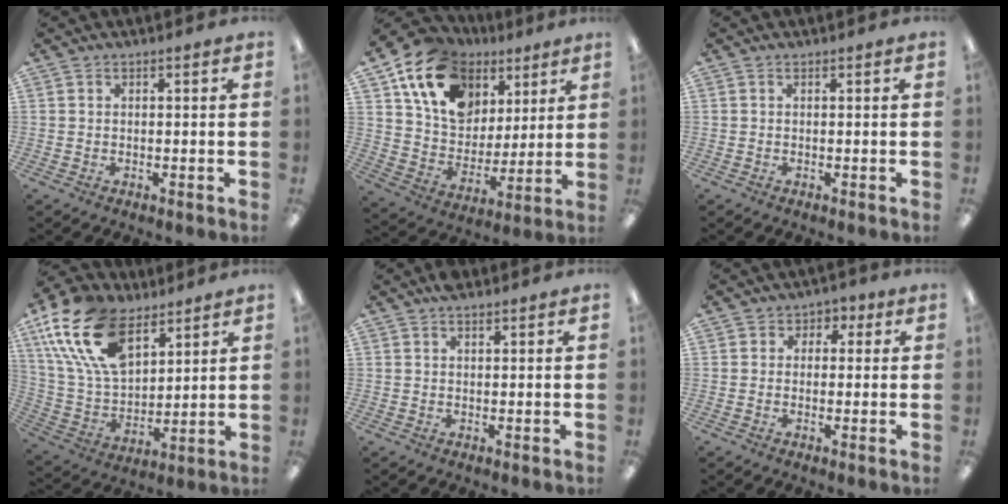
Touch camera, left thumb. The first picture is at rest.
{"total": 17.5, "force": [9.5, 12.3, 8.0], "torque": [-0.147, -0.036, 0.181]}
{"total": 0.0}
{"total": 21.0, "force": [11.2, 11.9, 13.1], "torque": [-0.286, -0.037, 0.204]}
{"total": 2.0, "force": [1.6, 0.6, 1.0], "torque": [-0.023, 0.001, 0.028]}
{"total": 2.8, "force": [-0.4, 2.6, 0.9], "torque": [-0.010, 0.011, -0.010]}